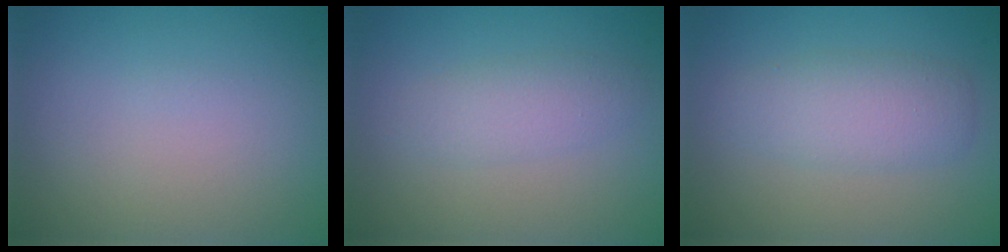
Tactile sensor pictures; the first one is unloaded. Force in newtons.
{"total": 2.2, "press": 2.2, "slide": 0.2}
{"total": 2.3, "press": 2.3, "slide": 0.2}